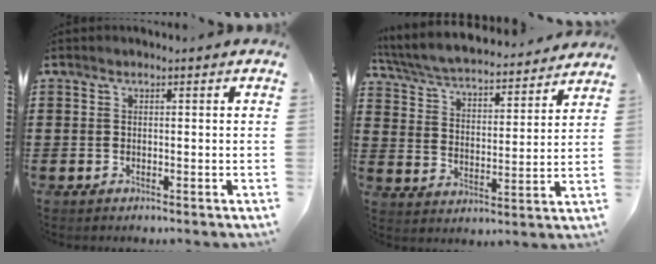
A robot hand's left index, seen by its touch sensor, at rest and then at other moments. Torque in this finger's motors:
{"motor_torque": [2.14, 0.00, 0.36, 0.21]}